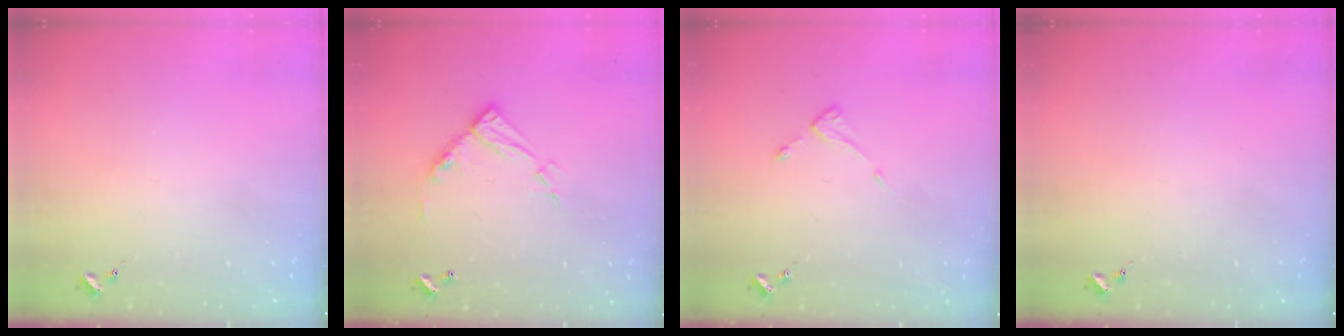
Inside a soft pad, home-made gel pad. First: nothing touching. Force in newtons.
{"total": 12.2, "press": 12.1, "slide": 0.9}
{"total": 3.8, "press": 3.7, "slide": 0.4}
{"total": 0.0}